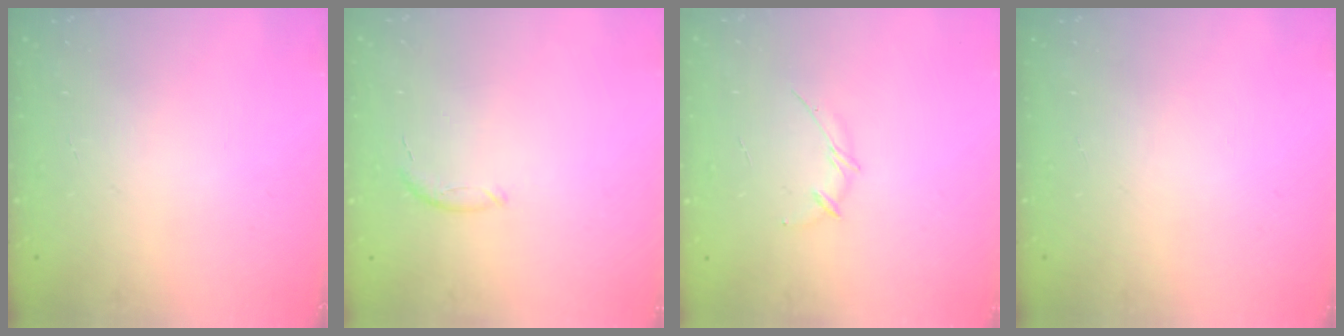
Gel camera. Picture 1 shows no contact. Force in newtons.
{"total": 5.7, "press": 5.7, "slide": 1.0}
{"total": 4.0, "press": 3.9, "slide": 0.9}
{"total": 0.0}